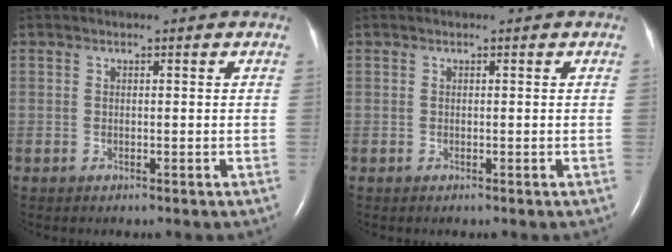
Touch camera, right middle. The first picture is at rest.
{"total": 0.0}